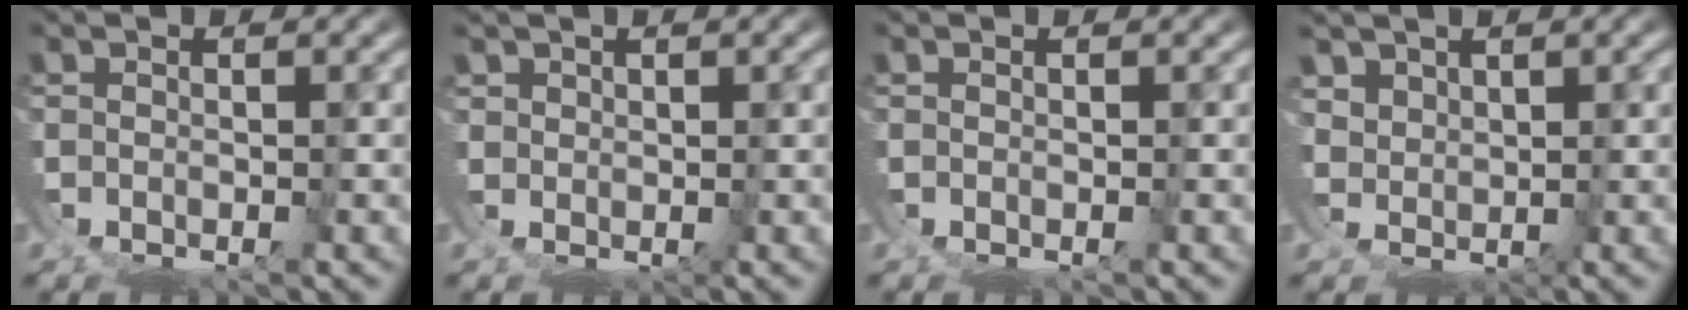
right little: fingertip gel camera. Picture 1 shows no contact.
{"total": 1.2, "force": [1.2, 0.1, 0.1], "torque": [-0.005, 0.000, 0.030]}
{"total": 0.0}
{"total": 2.4, "force": [2.0, 1.1, 0.8], "torque": [-0.029, -0.018, 0.056]}